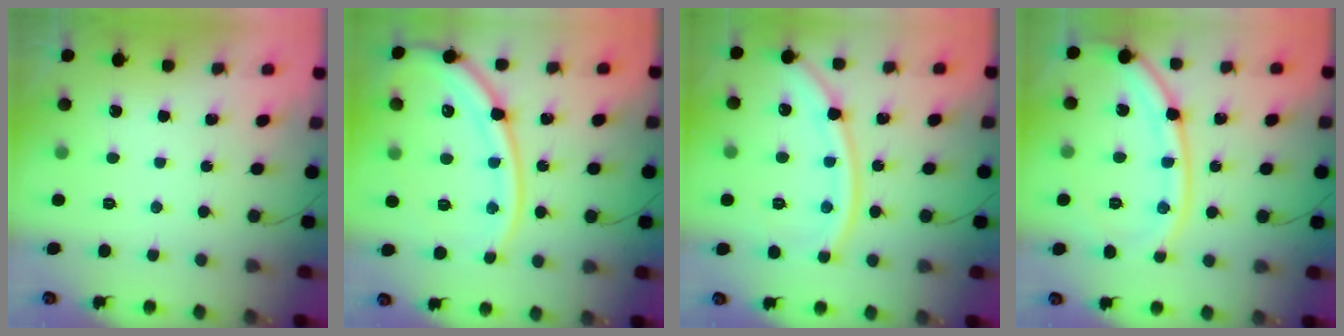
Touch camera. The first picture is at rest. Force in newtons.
{"total": 17.2, "press": 17.1, "slide": 1.8}
{"total": 13.5, "press": 13.4, "slide": 1.8}
{"total": 15.2, "press": 15.1, "slide": 1.9}